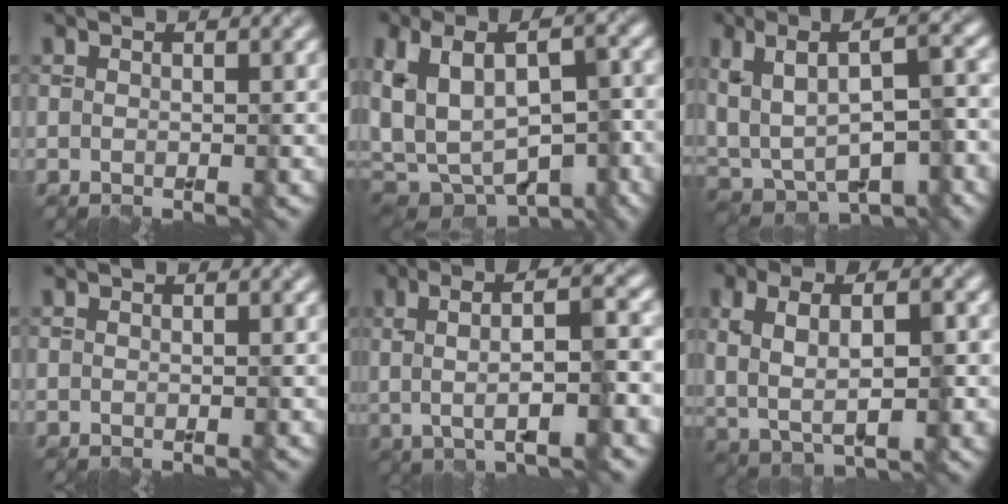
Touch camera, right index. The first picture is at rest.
{"total": 11.9, "force": [-4.0, 7.2, 8.6], "torque": [-0.161, -0.007, -0.026]}
{"total": 9.9, "force": [0.7, 4.7, 8.7], "torque": [-0.145, 0.001, 0.031]}
{"total": 0.0}
{"total": 7.1, "force": [0.0, 1.7, 6.9], "torque": [-0.102, 0.012, 0.003]}
{"total": 7.0, "force": [0.1, 3.6, 6.0], "torque": [-0.117, -0.007, 0.011]}